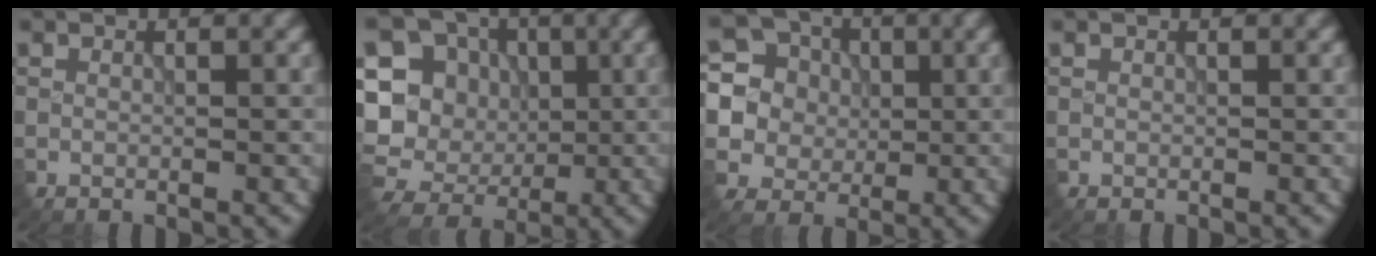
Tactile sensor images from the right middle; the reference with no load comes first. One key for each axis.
{"total": 14.3, "fx": -0.1, "fy": 13.4, "fz": 5.0, "tx": -0.155, "ty": 0.015, "tz": -0.017}
{"total": 12.8, "fx": 3.3, "fy": 11.5, "fz": 4.6, "tx": -0.147, "ty": 0.041, "tz": 0.051}
{"total": 0.0}